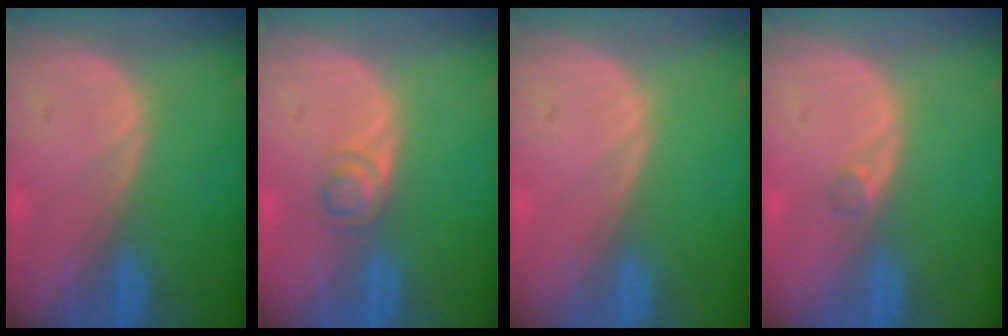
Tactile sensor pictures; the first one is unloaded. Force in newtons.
{"total": 2.7, "press": 2.7, "slide": 0.2}
{"total": 0.0}
{"total": 1.2, "press": 1.0, "slide": 0.7}